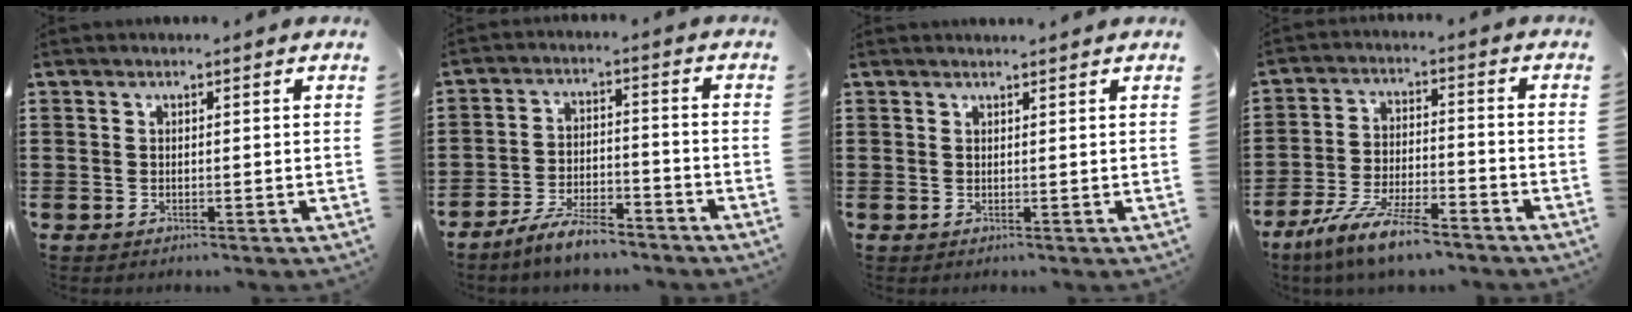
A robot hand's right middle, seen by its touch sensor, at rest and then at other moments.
{"total": 6.5, "force": [-5.8, 1.1, 2.8], "torque": [-0.062, 0.001, -0.111]}
{"total": 0.7, "force": [0.7, -0.1, 0.1], "torque": [-0.004, -0.002, 0.013]}
{"total": 9.1, "force": [-7.7, 1.0, 4.8], "torque": [-0.109, 0.001, -0.151]}